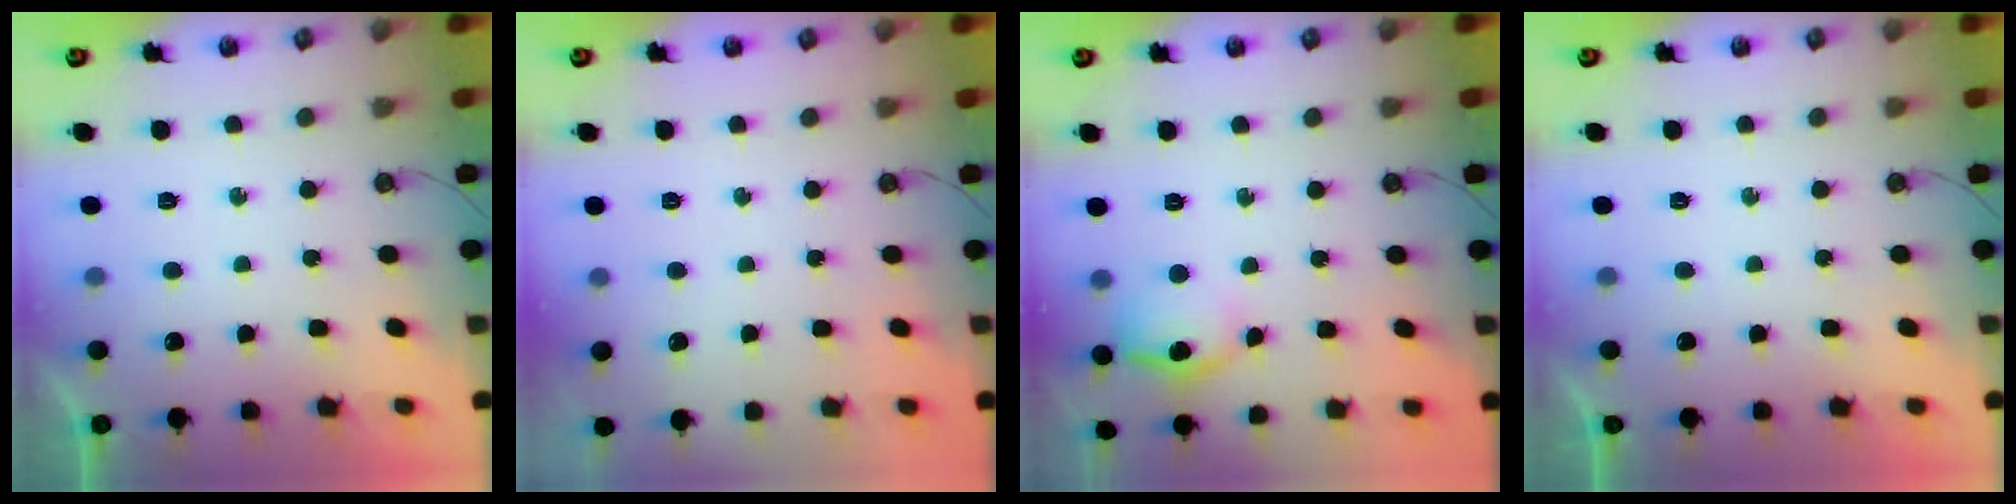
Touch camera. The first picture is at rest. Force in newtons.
{"total": 0.0}
{"total": 10.2, "press": 10.1, "slide": 1.4}
{"total": 0.0}